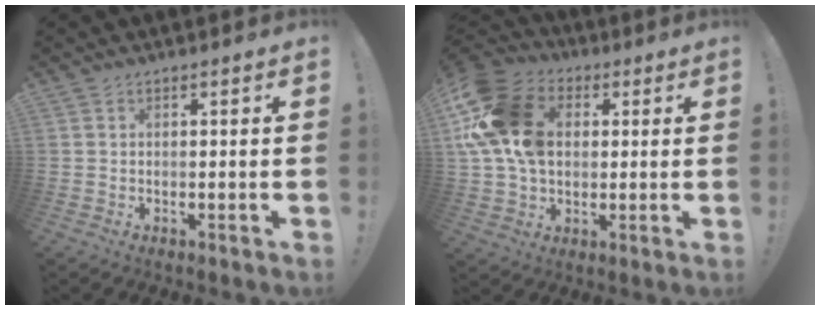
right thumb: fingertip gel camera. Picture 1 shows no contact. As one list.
[{"total": 19.8, "force": [4.6, 15.1, 12.0], "torque": [-0.205, -0.005, 0.090]}]